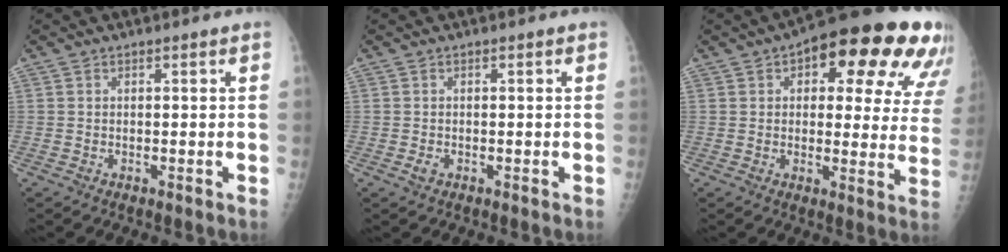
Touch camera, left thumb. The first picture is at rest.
{"total": 1.0, "force": [-0.5, 0.7, 0.6], "torque": [-0.009, -0.001, -0.007]}
{"total": 22.8, "force": [11.0, 9.6, 17.5], "torque": [-0.186, -0.001, 0.133]}